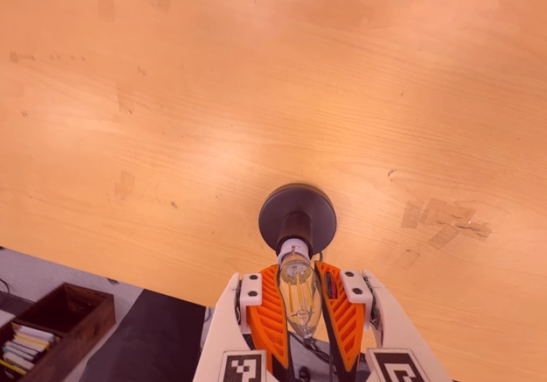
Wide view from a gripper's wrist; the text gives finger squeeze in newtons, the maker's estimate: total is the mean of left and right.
{"total": 23.9, "left": 26.1, "right": 21.7}